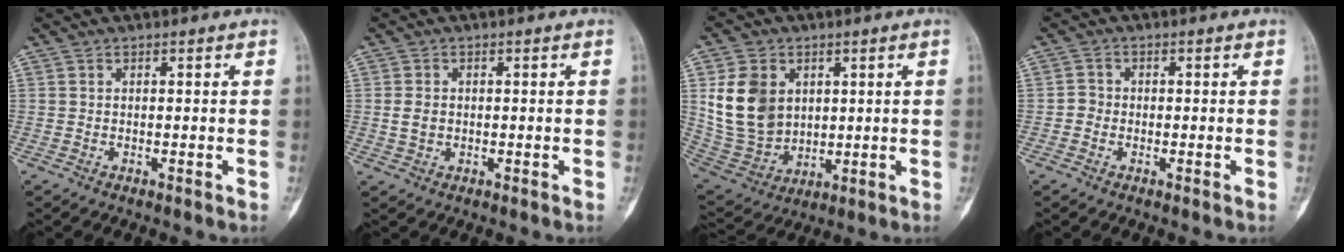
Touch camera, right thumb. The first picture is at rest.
{"total": 2.6, "force": [0.0, 2.0, 1.6], "torque": [-0.022, 0.002, 0.002]}
{"total": 14.0, "force": [3.5, 10.8, 8.1], "torque": [-0.132, -0.016, 0.087]}
{"total": 2.0, "force": [-0.6, 1.8, 0.5], "torque": [0.008, 0.008, -0.016]}